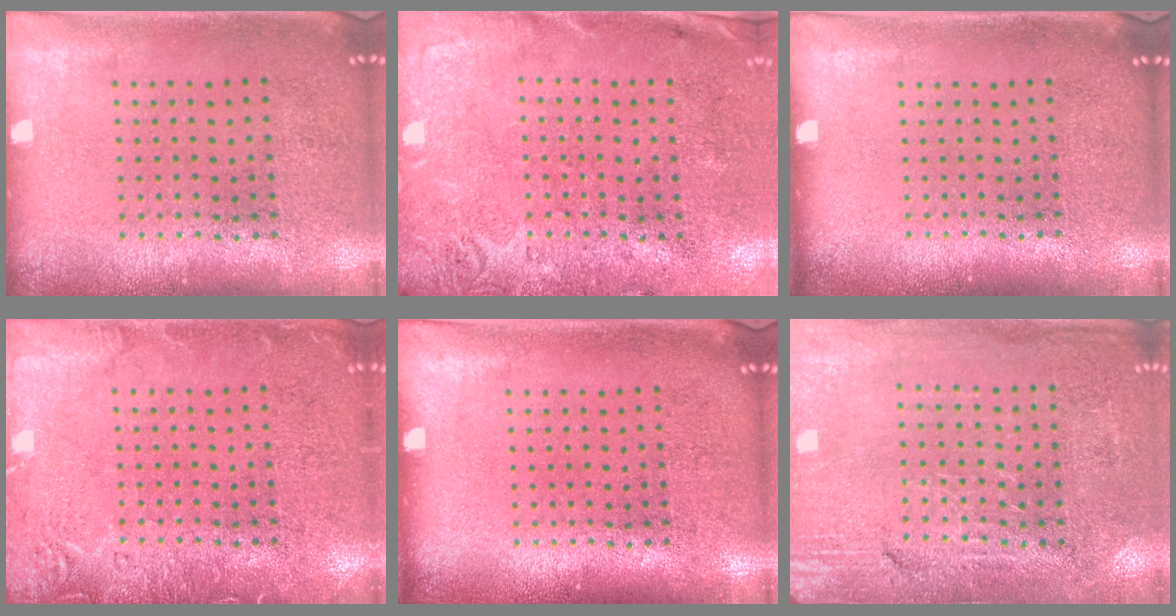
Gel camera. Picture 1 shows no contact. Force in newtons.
{"total": 2.8, "press": 2.2, "slide": 1.8}
{"total": 0.0}
{"total": 2.7, "press": 2.7, "slide": 0.5}
{"total": 0.0}
{"total": 3.2, "press": 3.0, "slide": 1.0}